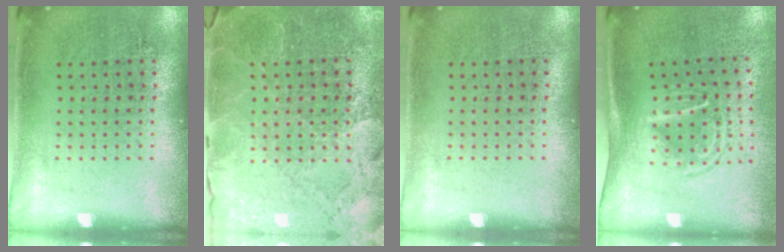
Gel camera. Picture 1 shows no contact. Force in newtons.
{"total": 3.4, "press": 3.2, "slide": 1.0}
{"total": 0.0}
{"total": 1.6, "press": 1.2, "slide": 1.1}